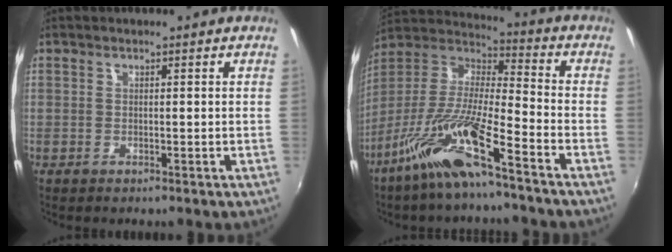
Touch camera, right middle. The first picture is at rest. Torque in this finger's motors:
{"motor_torque": [1.19, -0.95, 1.05, 0.21]}